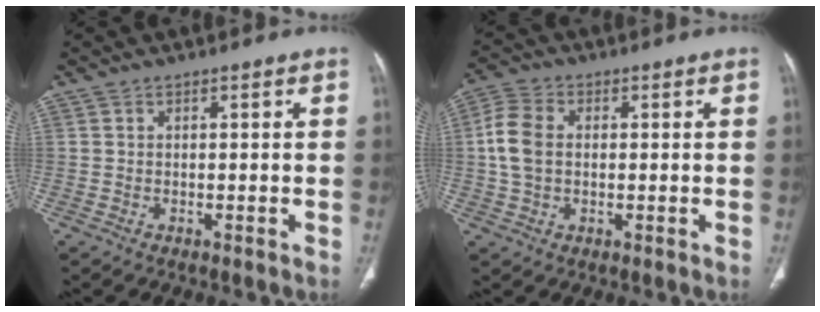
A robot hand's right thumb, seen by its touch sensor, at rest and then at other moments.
{"total": 7.2, "force": [0.5, 5.0, 5.2], "torque": [-0.115, 0.014, 0.006]}